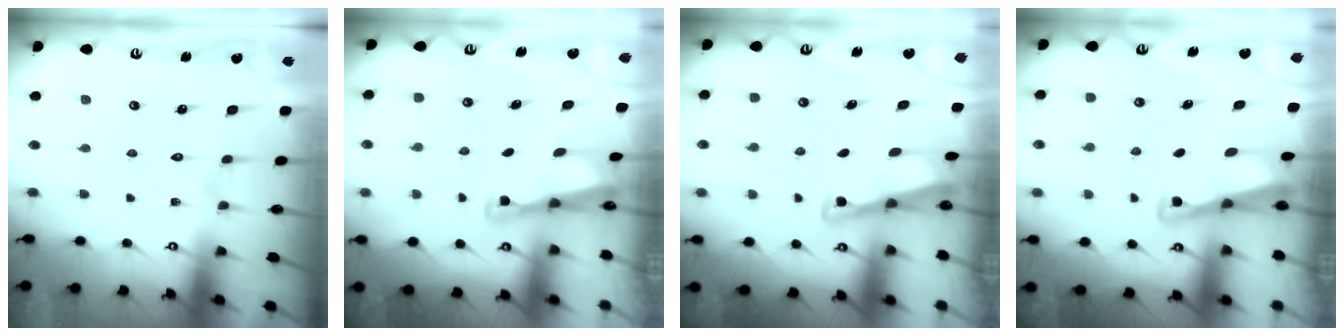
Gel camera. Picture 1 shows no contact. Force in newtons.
{"total": 2.6, "press": 2.6, "slide": 0.2}
{"total": 2.7, "press": 2.7, "slide": 0.3}
{"total": 3.0, "press": 3.0, "slide": 0.3}